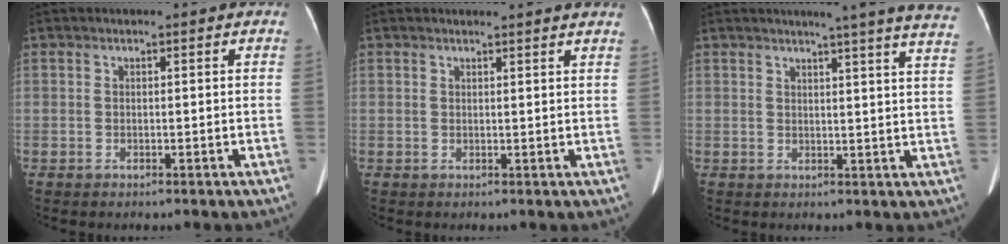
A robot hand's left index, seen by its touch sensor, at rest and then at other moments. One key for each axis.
{"total": 3.7, "fx": 3.7, "fy": -0.2, "fz": 0.7, "tx": -0.010, "ty": 0.001, "tz": 0.028}
{"total": 14.8, "fx": 13.0, "fy": -1.0, "fz": 7.0, "tx": -0.089, "ty": -0.050, "tz": 0.135}